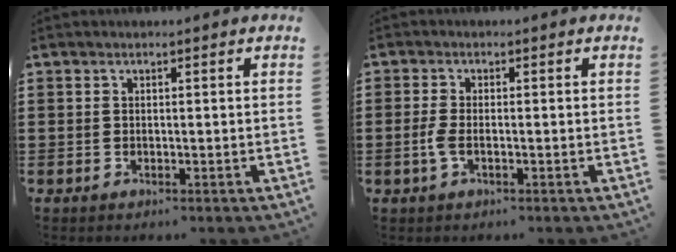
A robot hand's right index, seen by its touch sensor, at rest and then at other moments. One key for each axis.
{"total": 2.6, "fx": -0.8, "fy": 0.8, "fz": 2.3, "tx": -0.063, "ty": -0.010, "tz": -0.020}